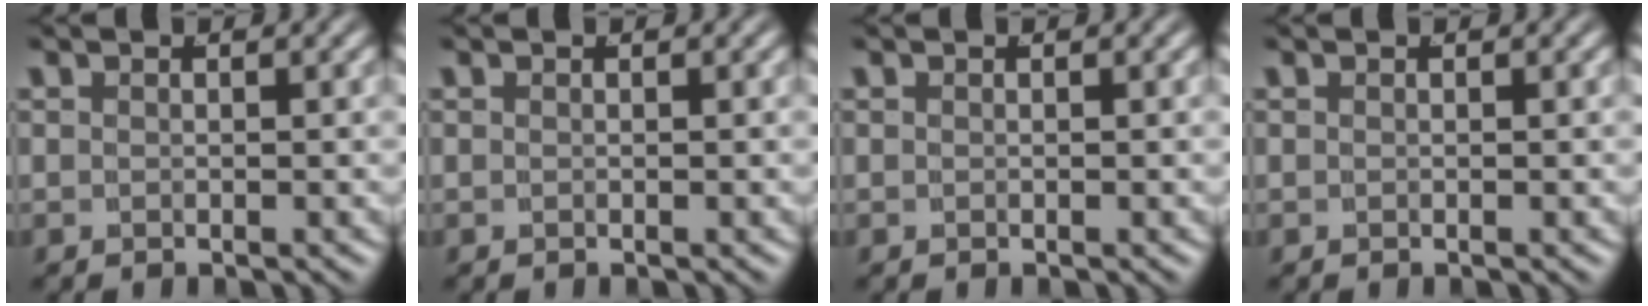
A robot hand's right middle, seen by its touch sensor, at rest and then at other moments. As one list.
[{"total": 0.0}, {"total": 0.0}, {"total": 0.0}]